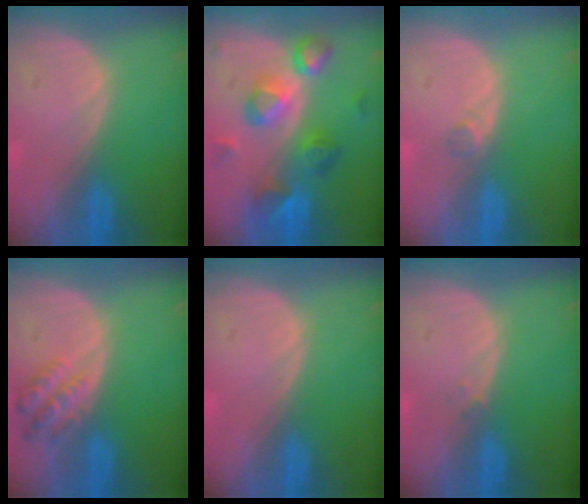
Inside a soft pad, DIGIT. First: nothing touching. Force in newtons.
{"total": 9.2, "press": 8.6, "slide": 3.3}
{"total": 1.3, "press": 1.1, "slide": 0.7}
{"total": 5.3, "press": 5.0, "slide": 1.9}
{"total": 0.6, "press": 0.0, "slide": 0.6}
{"total": 0.7, "press": 0.7, "slide": 0.1}